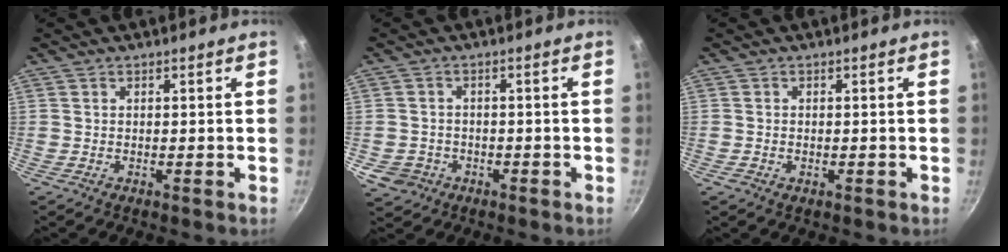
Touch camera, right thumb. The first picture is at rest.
{"total": 4.2, "force": [-1.5, 3.8, 0.8], "torque": [-0.002, 0.014, -0.022]}
{"total": 1.3, "force": [-0.4, 0.9, 0.8], "torque": [-0.015, 0.008, -0.004]}